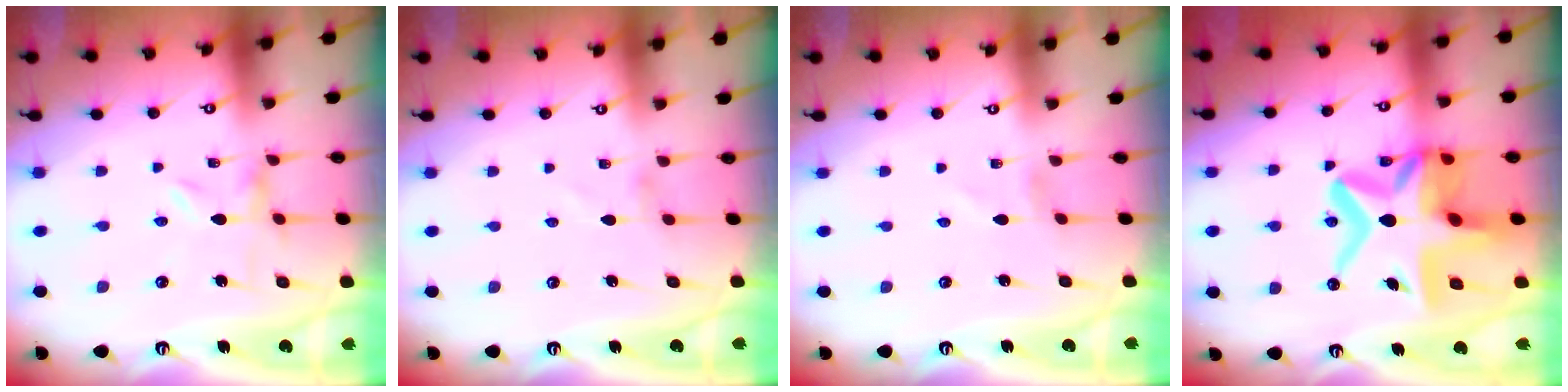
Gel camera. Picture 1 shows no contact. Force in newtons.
{"total": 1.1, "press": 1.1, "slide": 0.1}
{"total": 1.2, "press": 1.2, "slide": 0.1}
{"total": 20.0, "press": 19.9, "slide": 2.0}